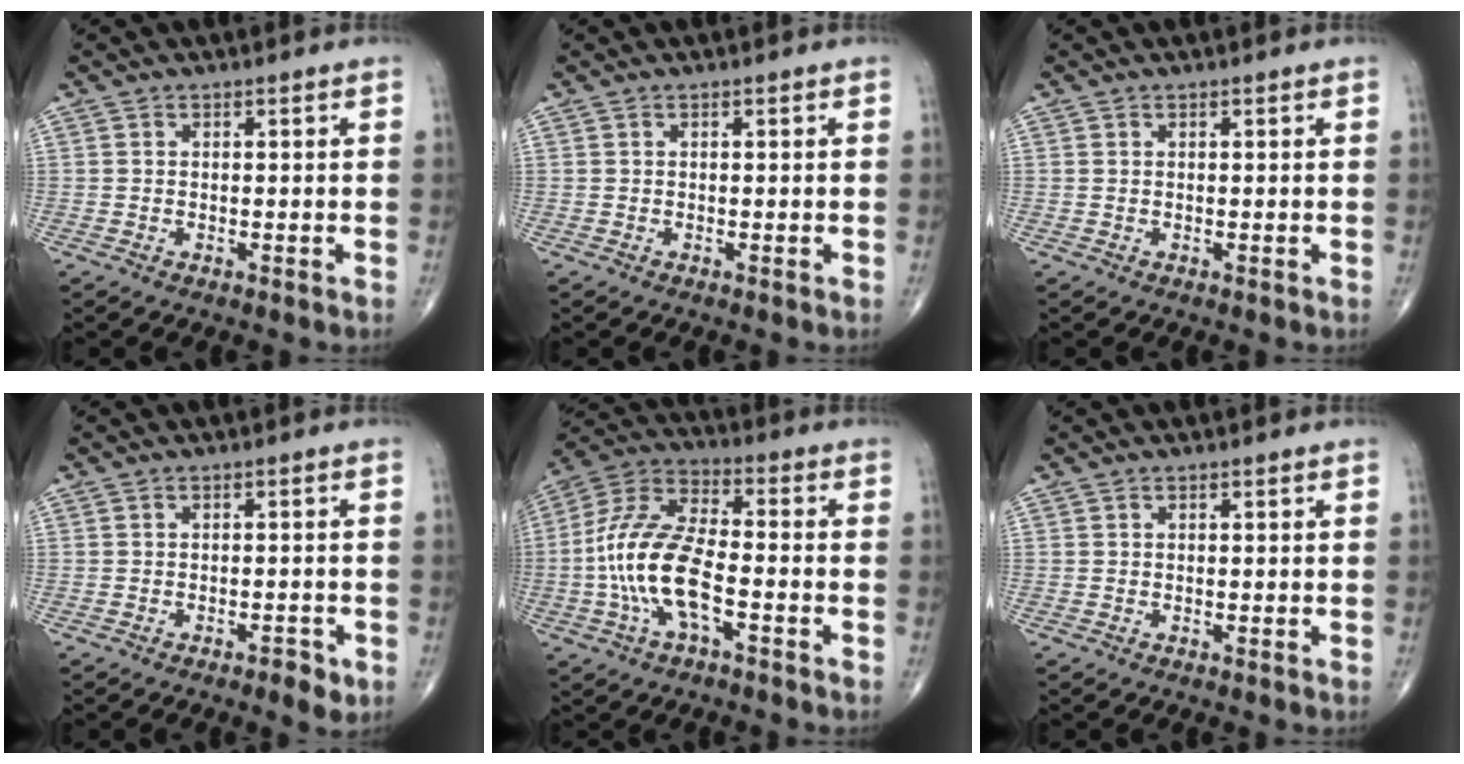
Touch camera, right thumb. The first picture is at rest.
{"total": 0.0}
{"total": 0.0}
{"total": 2.9, "force": [-1.6, 1.1, 2.2], "torque": [-0.029, 0.006, -0.021]}
{"total": 15.1, "force": [-3.8, 6.5, 13.2], "torque": [-0.279, 0.037, -0.075]}
{"total": 0.0}